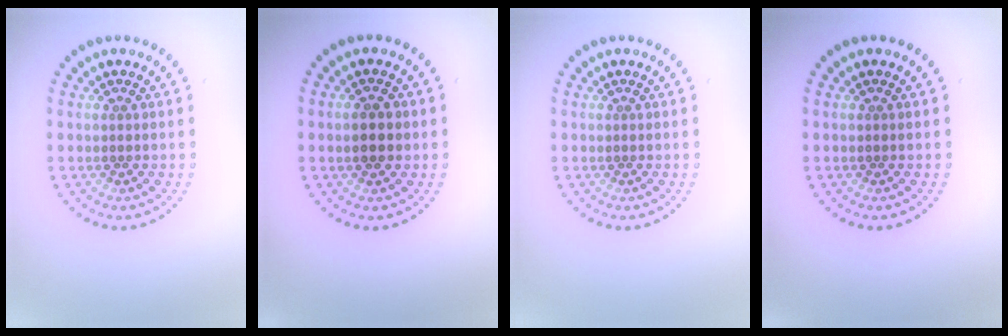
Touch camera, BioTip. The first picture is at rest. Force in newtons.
{"total": 2.9, "press": 2.9, "slide": 0.2}
{"total": 0.0}
{"total": 0.0}